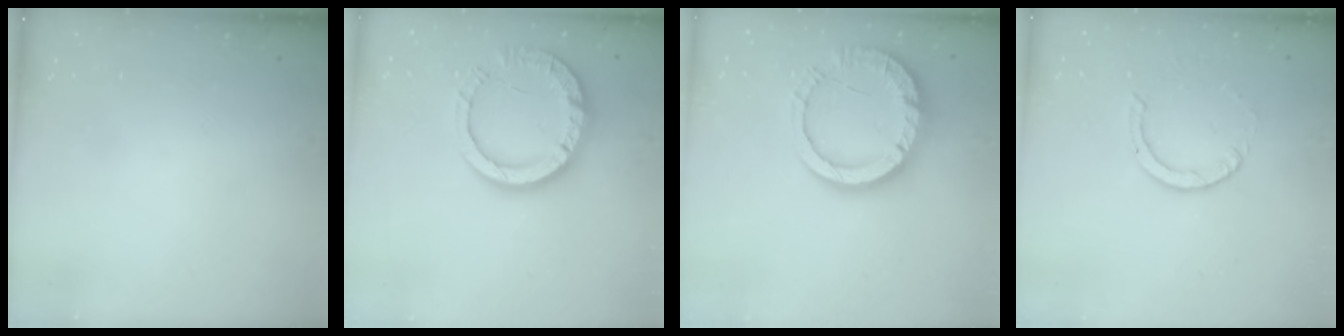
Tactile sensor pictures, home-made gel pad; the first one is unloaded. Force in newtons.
{"total": 14.3, "press": 14.2, "slide": 1.7}
{"total": 15.6, "press": 15.5, "slide": 1.4}
{"total": 4.0, "press": 4.0, "slide": 0.3}